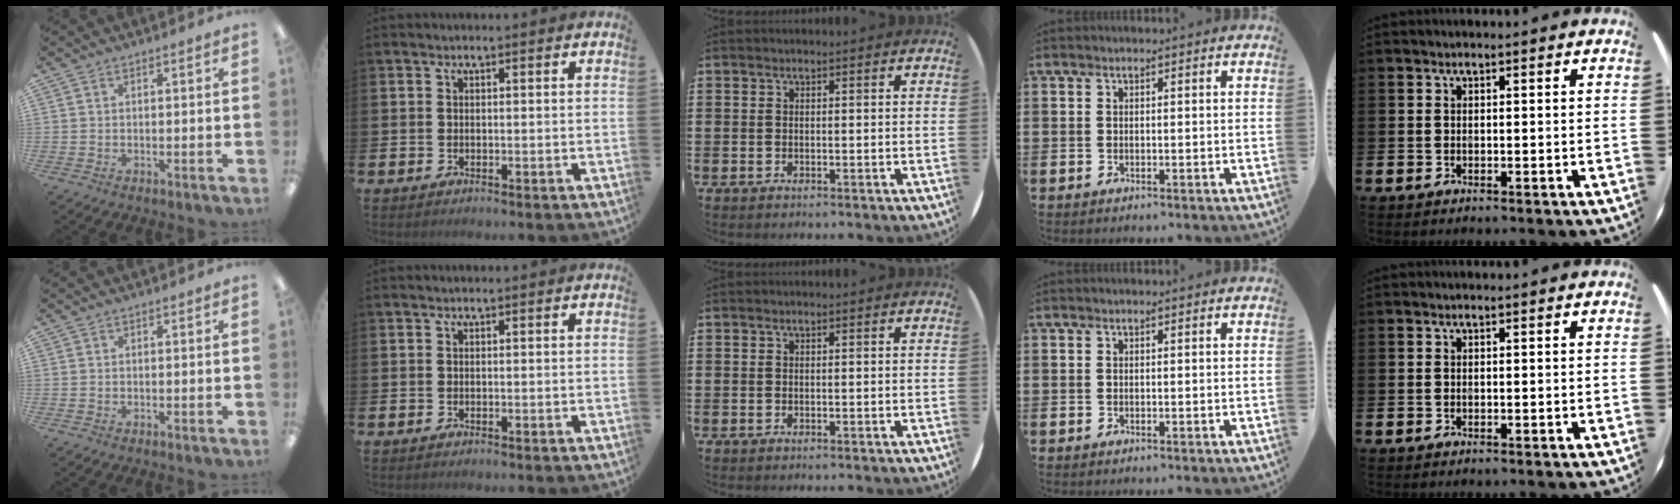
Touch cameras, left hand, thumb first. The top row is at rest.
{}